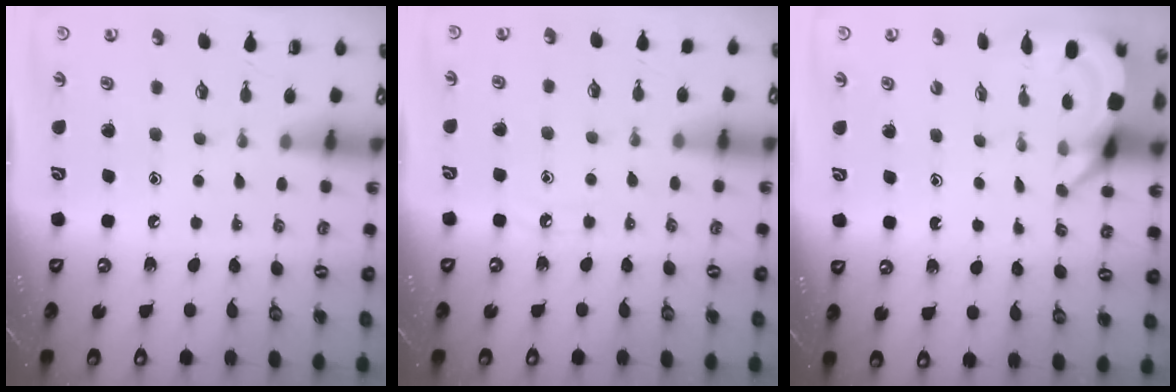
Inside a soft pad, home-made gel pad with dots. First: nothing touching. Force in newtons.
{"total": 3.9, "press": 3.9, "slide": 0.5}
{"total": 4.6, "press": 4.6, "slide": 0.5}